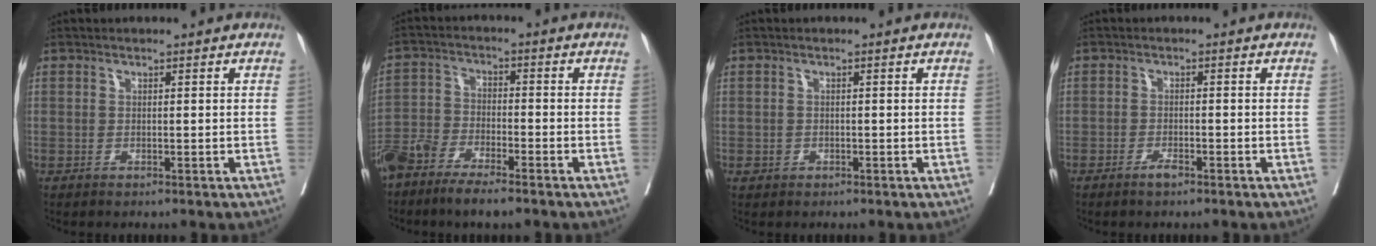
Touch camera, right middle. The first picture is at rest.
{"total": 8.5, "force": [-6.6, 2.1, 5.0], "torque": [-0.101, -0.009, -0.125]}
{"total": 0.6, "force": [-0.2, 0.6, 0.2], "torque": [-0.004, 0.001, -0.002]}
{"total": 1.7, "force": [-1.3, 0.3, 1.1], "torque": [-0.021, 0.000, -0.022]}